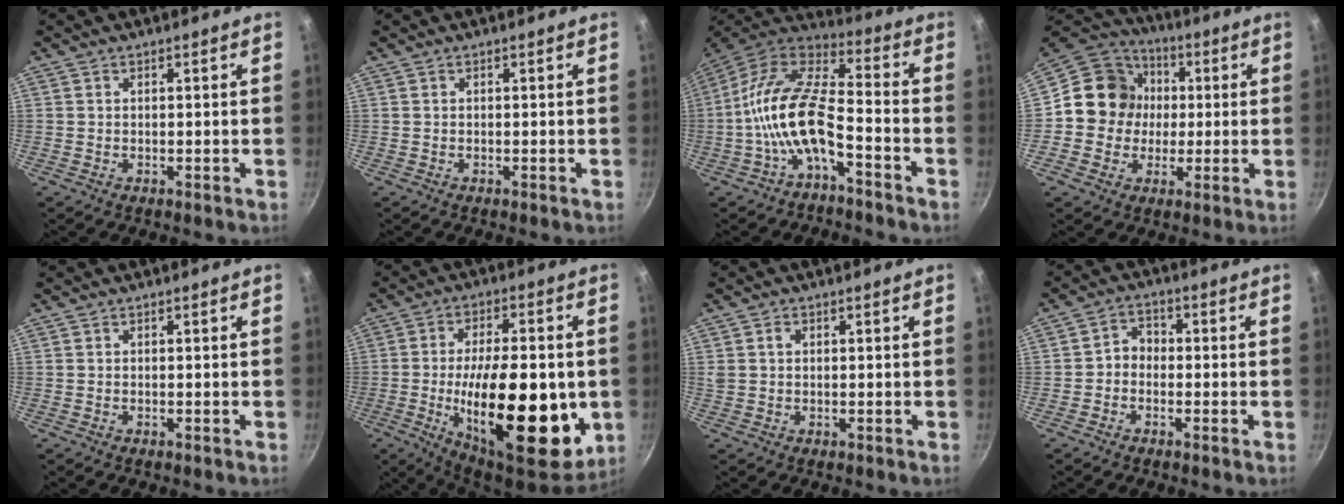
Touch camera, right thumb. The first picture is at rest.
{"total": 0.0}
{"total": 15.0, "force": [-5.0, 6.5, 12.5], "torque": [-0.244, 0.055, -0.107]}
{"total": 13.6, "force": [0.6, 12.6, 5.2], "torque": [-0.052, 0.026, -0.008]}
{"total": 0.0}
{"total": 26.3, "force": [-4.4, 11.1, 23.4], "torque": [-0.338, -0.001, -0.057]}
{"total": 1.7, "force": [0.5, 1.4, 1.0], "torque": [-0.012, 0.007, 0.010]}
{"total": 3.4, "force": [-0.9, 2.8, 1.6], "torque": [-0.009, 0.019, -0.027]}